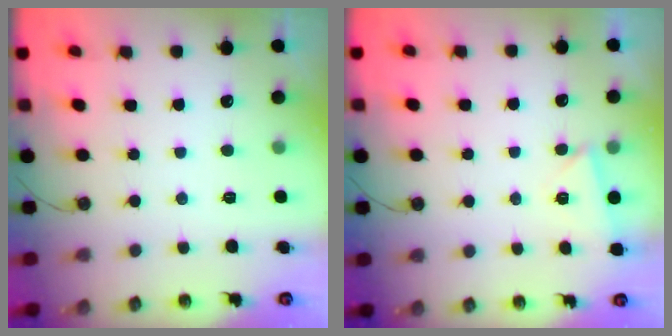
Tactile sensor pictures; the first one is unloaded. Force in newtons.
{"total": 2.9, "press": 2.8, "slide": 0.6}